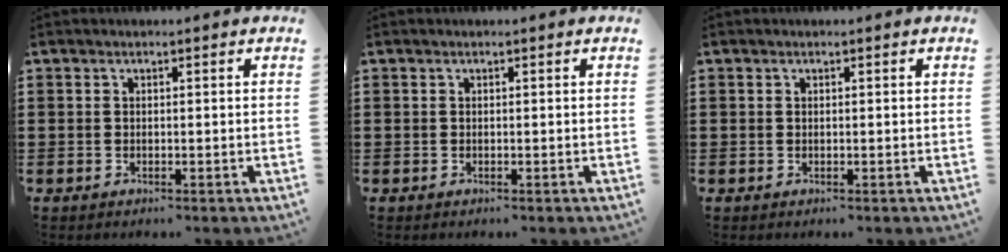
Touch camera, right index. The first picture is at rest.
{"total": 0.0}
{"total": 0.0}